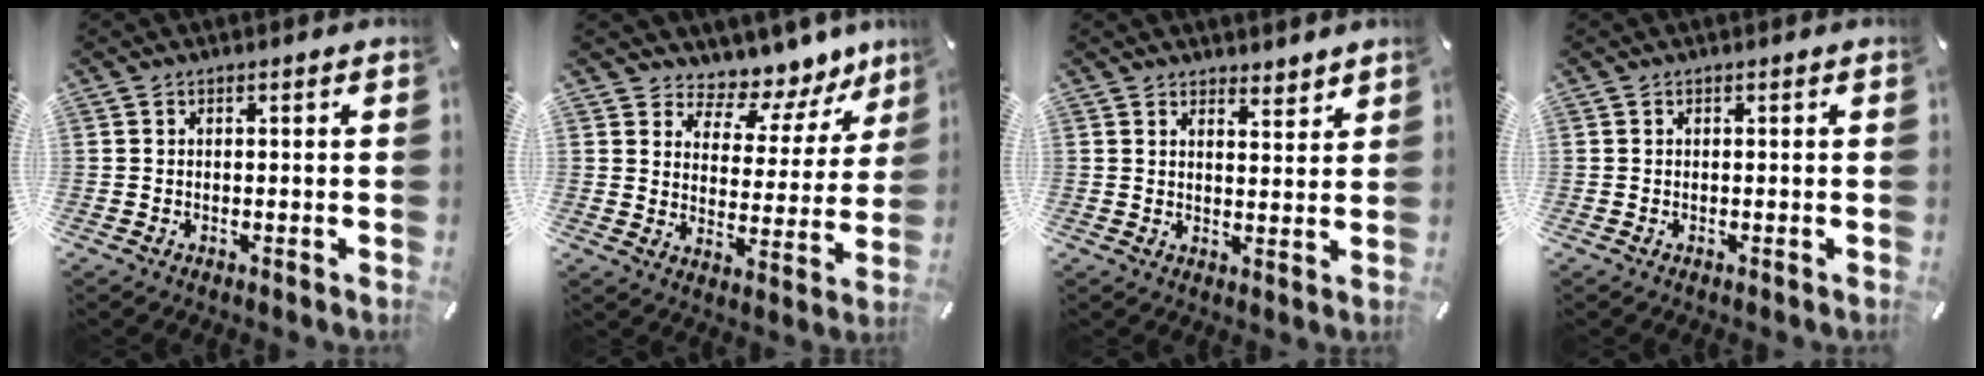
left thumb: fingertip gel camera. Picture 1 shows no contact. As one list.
[{"total": 8.1, "force": [6.8, 4.3, 1.2], "torque": [-0.010, -0.082, 0.115]}, {"total": 3.7, "force": [3.5, 1.2, -0.1], "torque": [0.009, -0.028, 0.063]}, {"total": 0.0}]